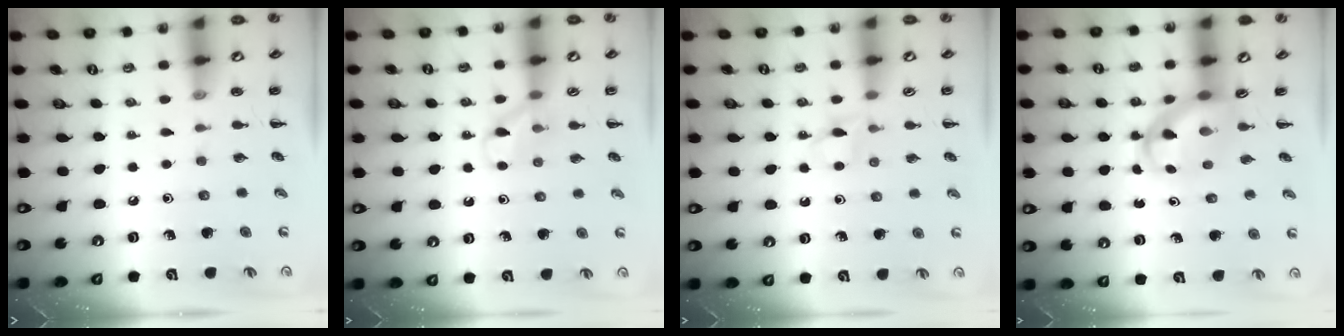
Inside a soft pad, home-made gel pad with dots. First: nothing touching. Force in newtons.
{"total": 5.4, "press": 5.0, "slide": 2.0}
{"total": 3.0, "press": 2.8, "slide": 1.2}
{"total": 4.2, "press": 4.2, "slide": 0.6}